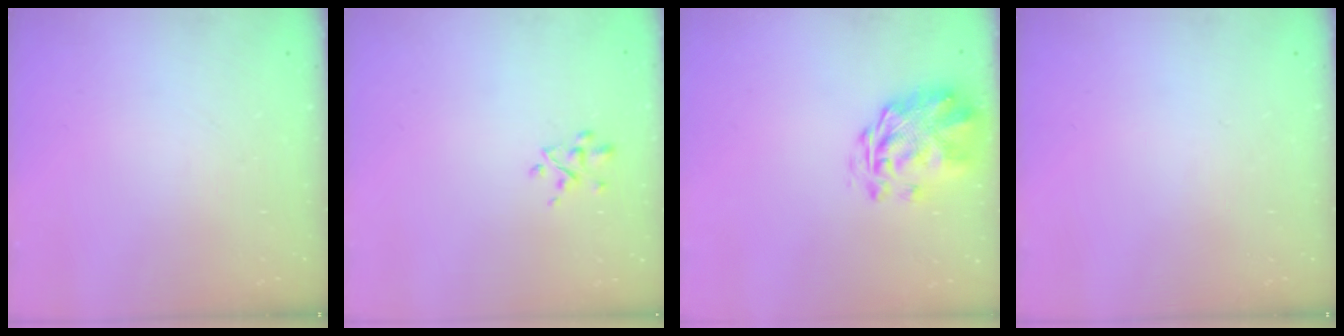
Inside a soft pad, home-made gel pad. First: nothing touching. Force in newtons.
{"total": 2.9, "press": 2.7, "slide": 0.9}
{"total": 3.1, "press": 2.7, "slide": 1.6}
{"total": 0.0}